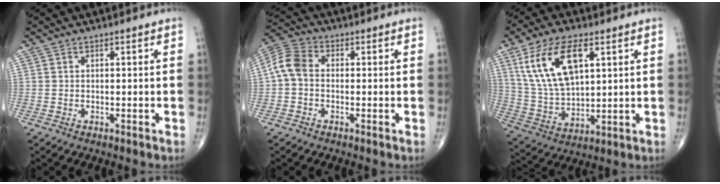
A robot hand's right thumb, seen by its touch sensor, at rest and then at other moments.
{"total": 6.5, "force": [-0.3, 4.6, 4.6], "torque": [-0.089, 0.019, -0.020]}
{"total": 15.4, "force": [6.3, 7.4, 12.0], "torque": [-0.229, -0.016, 0.131]}